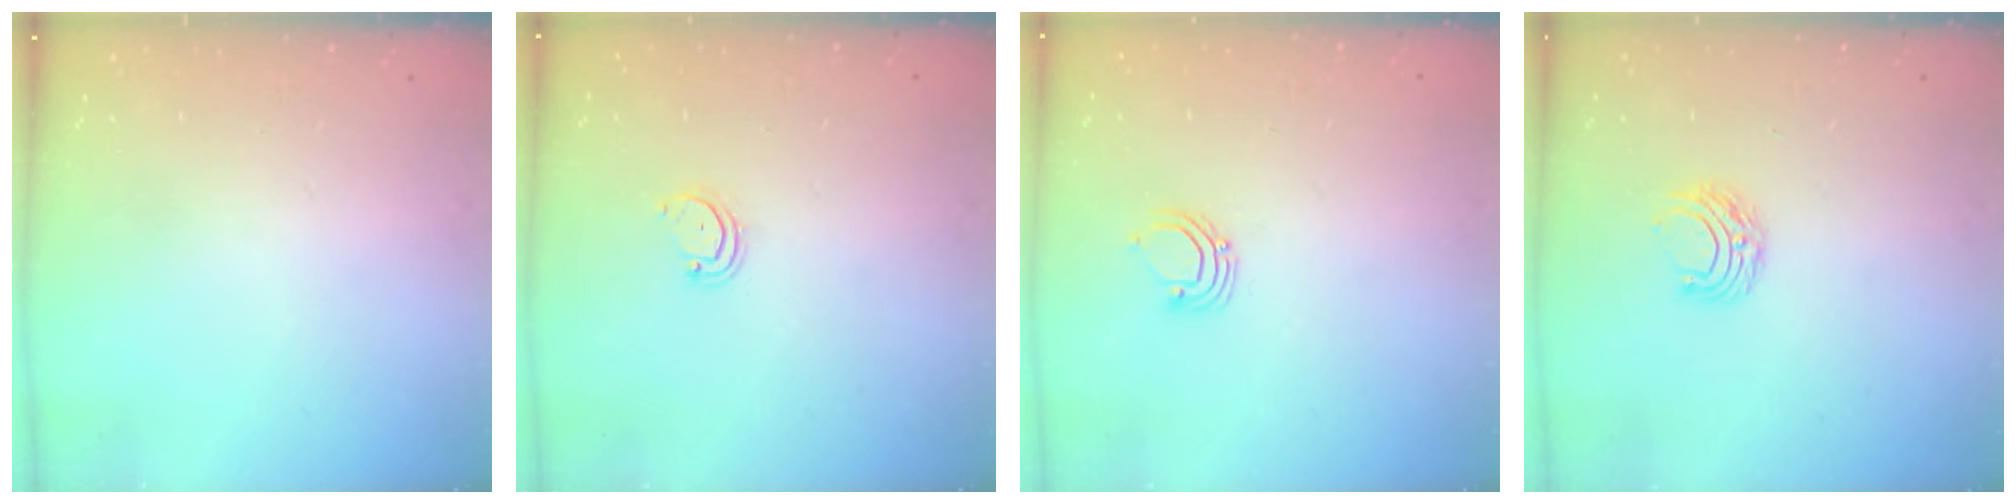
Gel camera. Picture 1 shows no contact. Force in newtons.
{"total": 3.0, "press": 3.0, "slide": 0.2}
{"total": 3.8, "press": 3.8, "slide": 0.3}
{"total": 6.2, "press": 6.2, "slide": 0.5}